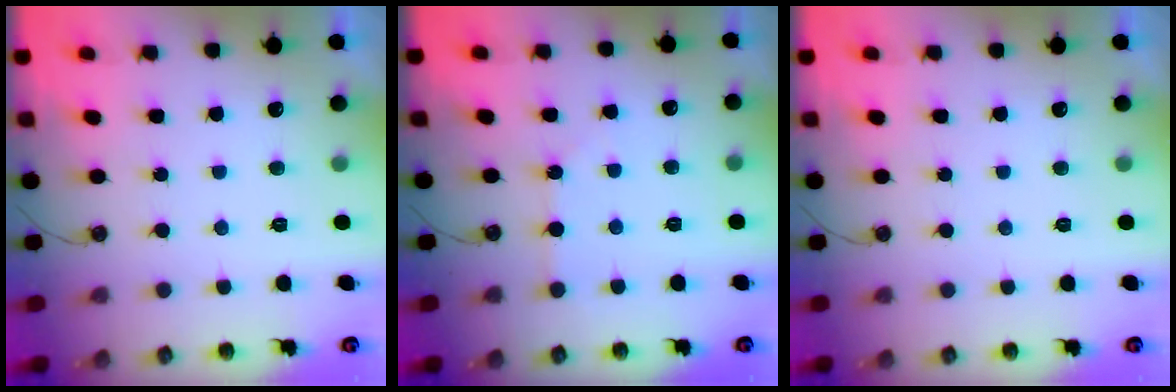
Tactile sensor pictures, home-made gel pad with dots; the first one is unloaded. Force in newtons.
{"total": 2.9, "press": 2.9, "slide": 0.5}
{"total": 0.0}